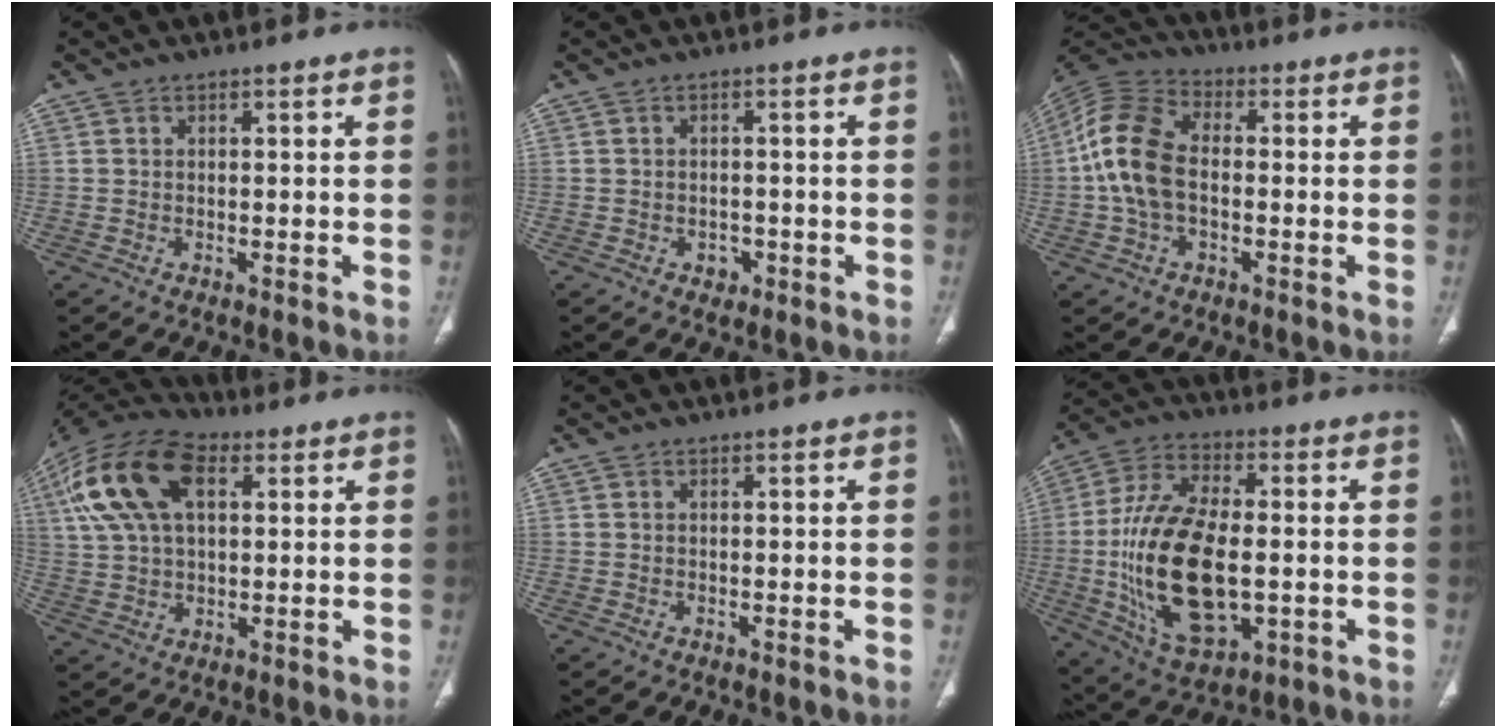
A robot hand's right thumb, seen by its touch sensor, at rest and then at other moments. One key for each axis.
{"total": 2.1, "fx": -0.9, "fy": 1.7, "fz": 0.9, "tx": -0.005, "ty": 0.005, "tz": -0.008}
{"total": 12.6, "fx": -0.7, "fy": 7.9, "fz": 9.8, "tx": -0.207, "ty": 0.029, "tz": -0.021}
{"total": 17.5, "fx": 6.0, "fy": 9.8, "fz": 13.2, "tx": -0.259, "ty": 0.019, "tz": 0.104}
{"total": 0.0}
{"total": 22.4, "fx": -2.3, "fy": 11.4, "fz": 19.1, "tx": -0.372, "ty": 0.002, "tz": -0.026}